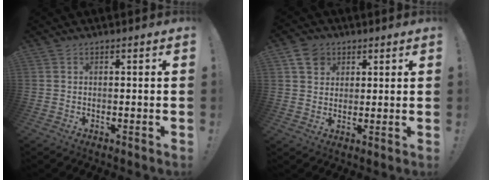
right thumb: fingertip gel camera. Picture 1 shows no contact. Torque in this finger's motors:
{"motor_torque": [0.58, 0.46, 0.28, 0.02, -0.02]}